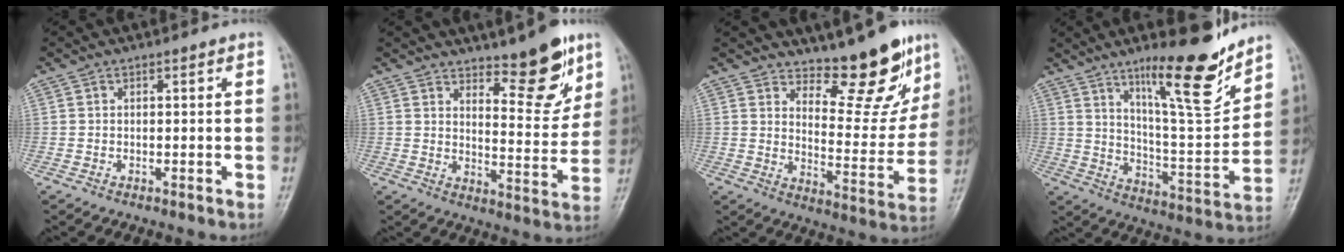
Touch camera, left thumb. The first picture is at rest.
{"total": 10.9, "force": [7.4, 3.7, 7.1], "torque": [-0.069, -0.060, 0.118]}
{"total": 13.5, "force": [10.6, 4.7, 6.9], "torque": [-0.049, -0.089, 0.159]}
{"total": 17.2, "force": [11.9, 3.5, 12.0], "torque": [-0.156, -0.086, 0.199]}